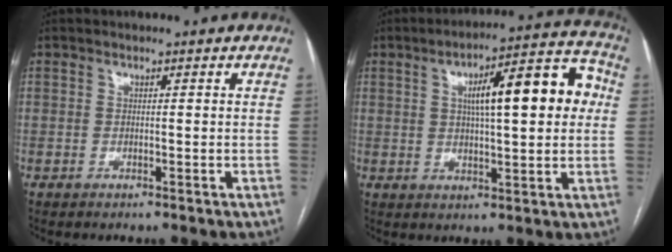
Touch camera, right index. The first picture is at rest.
{"total": 14.4, "force": [2.7, 3.2, 13.8], "torque": [-0.195, 0.042, 0.039]}